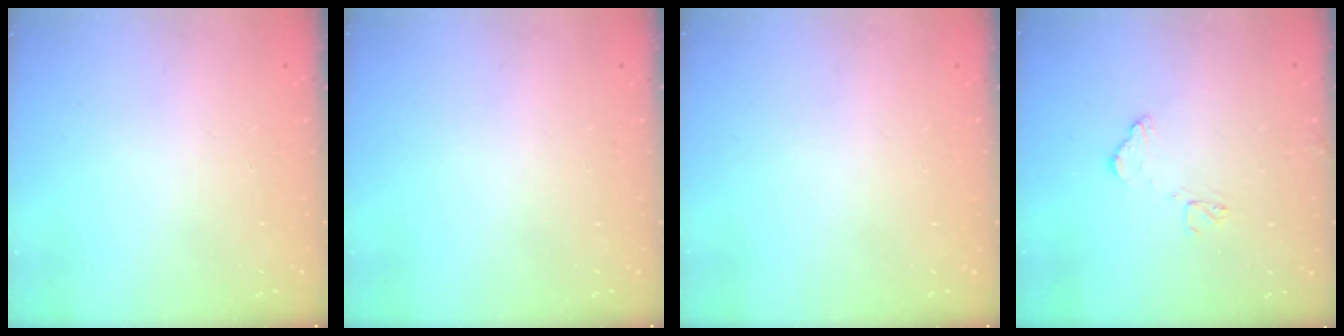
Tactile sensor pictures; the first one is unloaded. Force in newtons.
{"total": 0.0}
{"total": 0.0}
{"total": 8.3, "press": 8.3, "slide": 0.3}